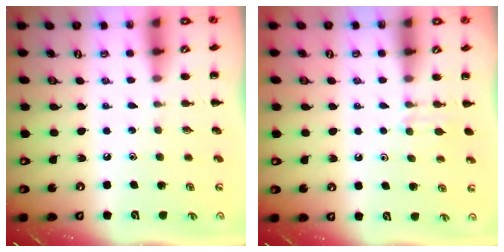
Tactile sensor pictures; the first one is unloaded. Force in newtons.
{"total": 3.9, "press": 3.7, "slide": 1.5}